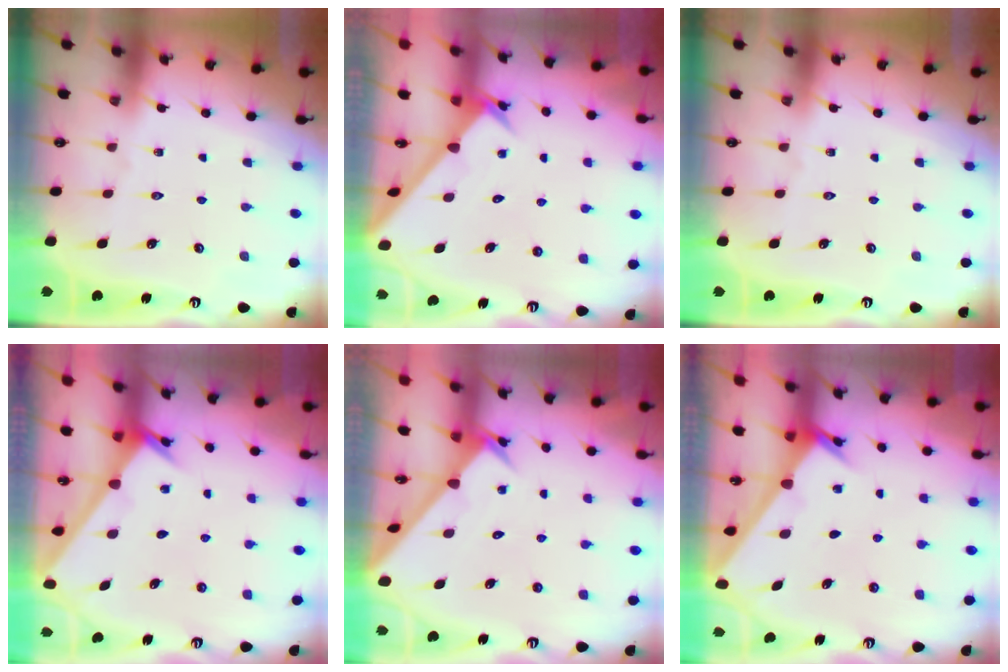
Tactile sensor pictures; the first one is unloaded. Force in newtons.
{"total": 2.4, "press": 2.4, "slide": 0.2}
{"total": 0.0}
{"total": 2.4, "press": 2.4, "slide": 0.2}
{"total": 2.8, "press": 2.8, "slide": 0.2}
{"total": 2.2, "press": 2.2, "slide": 0.2}